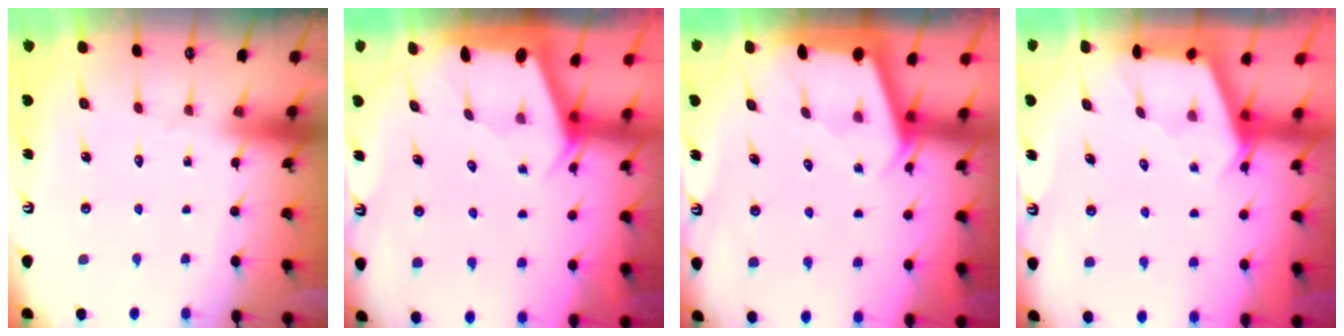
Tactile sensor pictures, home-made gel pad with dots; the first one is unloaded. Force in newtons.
{"total": 1.9, "press": 1.8, "slide": 0.3}
{"total": 2.2, "press": 2.2, "slide": 0.1}
{"total": 2.5, "press": 2.5, "slide": 0.3}